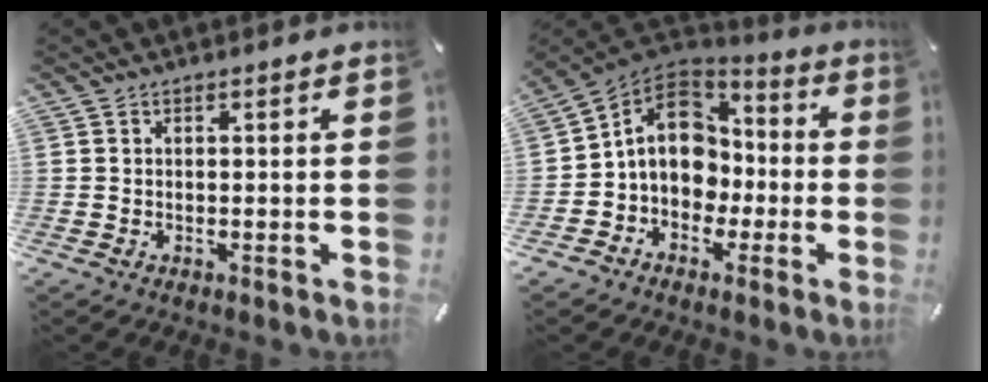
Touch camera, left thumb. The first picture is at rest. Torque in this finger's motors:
{"motor_torque": [2.14, 2.87, 0.43, 0.11, 0.18]}